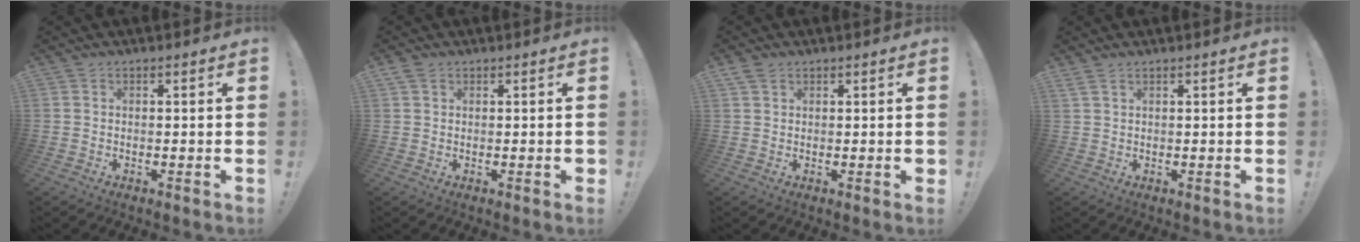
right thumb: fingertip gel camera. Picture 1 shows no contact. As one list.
[{"total": 1.8, "force": [0.7, 1.0, 1.4], "torque": [-0.026, 0.003, 0.015]}, {"total": 2.3, "force": [1.3, 1.1, 1.6], "torque": [-0.025, -0.002, 0.024]}, {"total": 1.8, "force": [1.1, 0.5, 1.3], "torque": [-0.030, 0.002, 0.022]}]